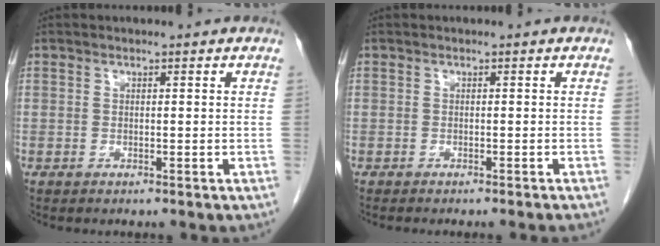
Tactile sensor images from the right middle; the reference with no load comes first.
{"total": 3.2, "force": [-2.8, -0.4, 1.4], "torque": [-0.015, 0.002, -0.036]}